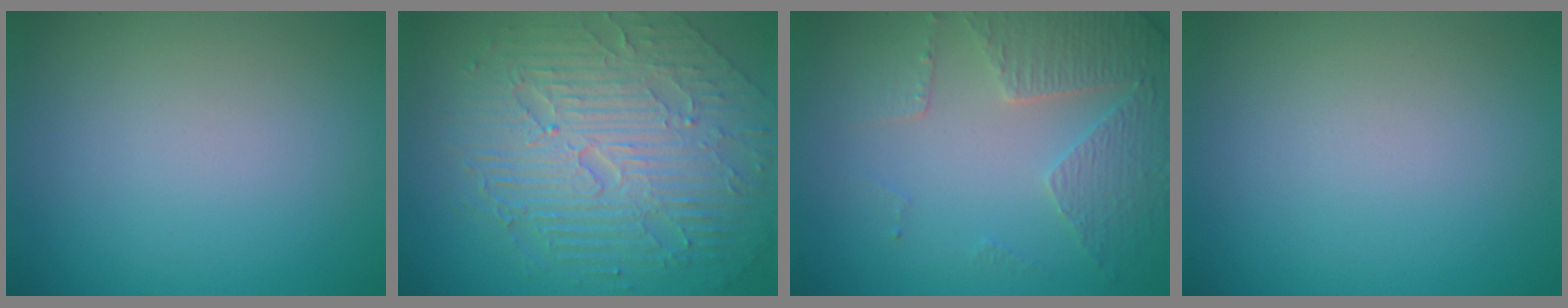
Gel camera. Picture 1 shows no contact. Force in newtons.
{"total": 9.8, "press": 6.5, "slide": 7.3}
{"total": 4.8, "press": 3.5, "slide": 3.2}
{"total": 0.0}